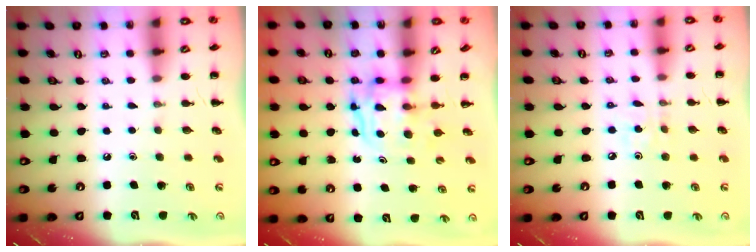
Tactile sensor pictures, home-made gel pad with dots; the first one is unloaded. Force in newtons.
{"total": 3.8, "press": 3.8, "slide": 0.4}
{"total": 2.8, "press": 2.7, "slide": 0.9}